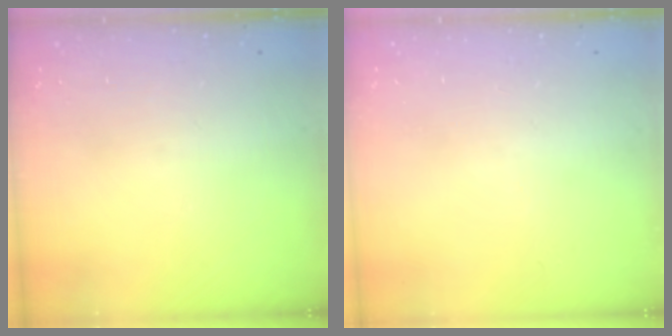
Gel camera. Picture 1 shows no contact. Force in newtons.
{"total": 0.0}